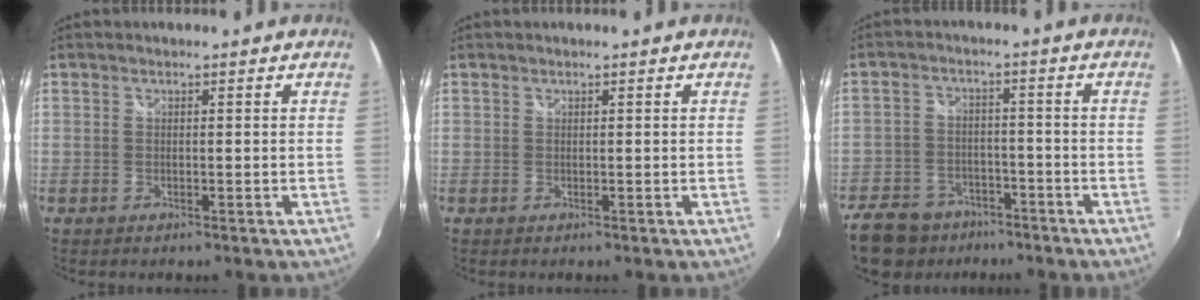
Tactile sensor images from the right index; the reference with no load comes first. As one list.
[{"total": 0.0}, {"total": 14.5, "force": [-9.9, 8.9, 5.6], "torque": [-0.160, 0.004, -0.148]}]